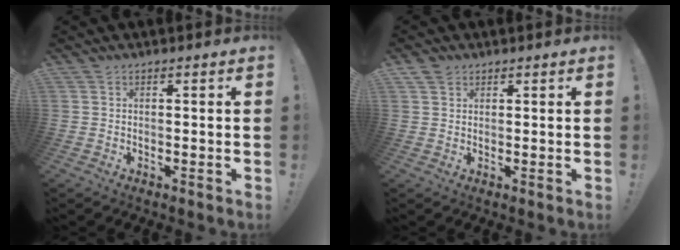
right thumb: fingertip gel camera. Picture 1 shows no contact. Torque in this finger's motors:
{"motor_torque": [-0.12, 0.12, 0.12, 0.10, 0.04]}